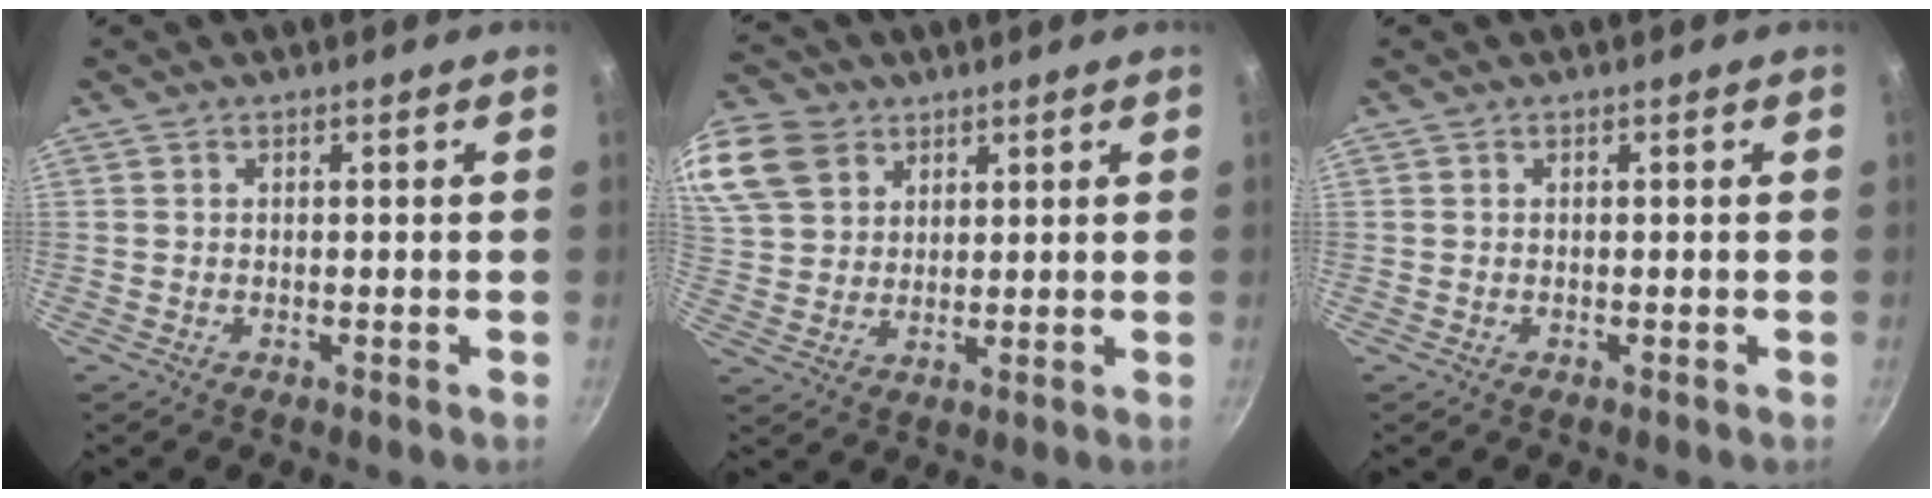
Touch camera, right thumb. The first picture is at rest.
{"total": 16.5, "force": [8.5, 12.2, 7.1], "torque": [-0.158, 0.007, 0.168]}
{"total": 0.0}